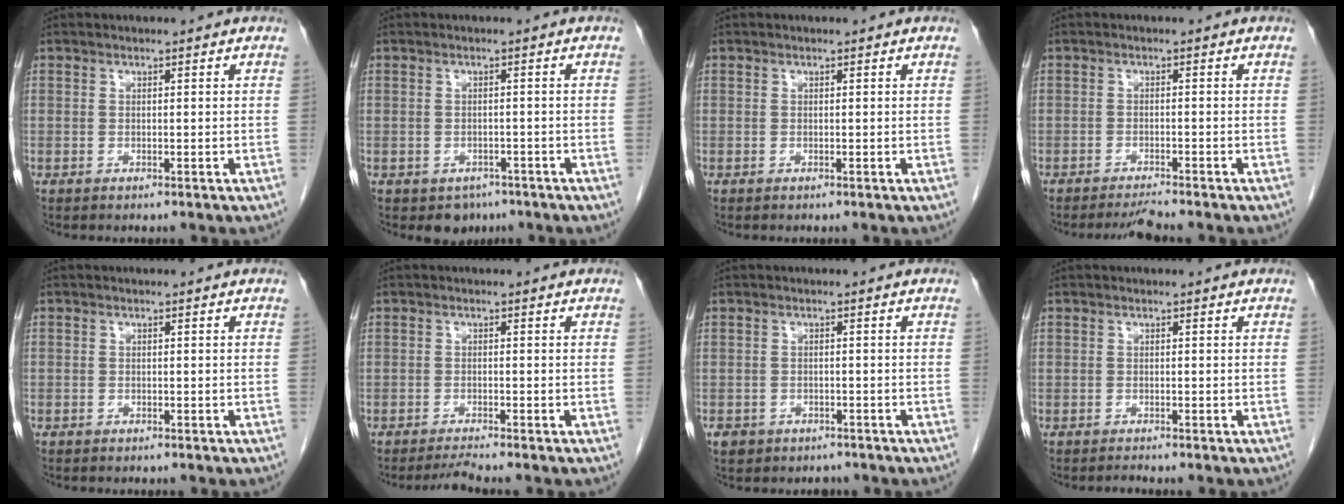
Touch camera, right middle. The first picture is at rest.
{"total": 2.9, "force": [-1.9, 2.0, 0.9], "torque": [-0.013, 0.001, -0.018]}
{"total": 0.0}
{"total": 2.3, "force": [-2.2, -0.6, 0.4], "torque": [-0.015, -0.014, -0.036]}
{"total": 0.6, "force": [-0.4, 0.4, 0.0], "torque": [-0.008, 0.002, -0.009]}
{"total": 2.0, "force": [-1.7, -1.0, 0.4], "torque": [-0.018, -0.013, -0.032]}
{"total": 4.4, "force": [-3.2, 2.8, 1.0], "torque": [-0.022, 0.005, -0.038]}
{"total": 0.6, "force": [-0.5, -0.3, 0.0], "torque": [-0.006, -0.006, -0.007]}